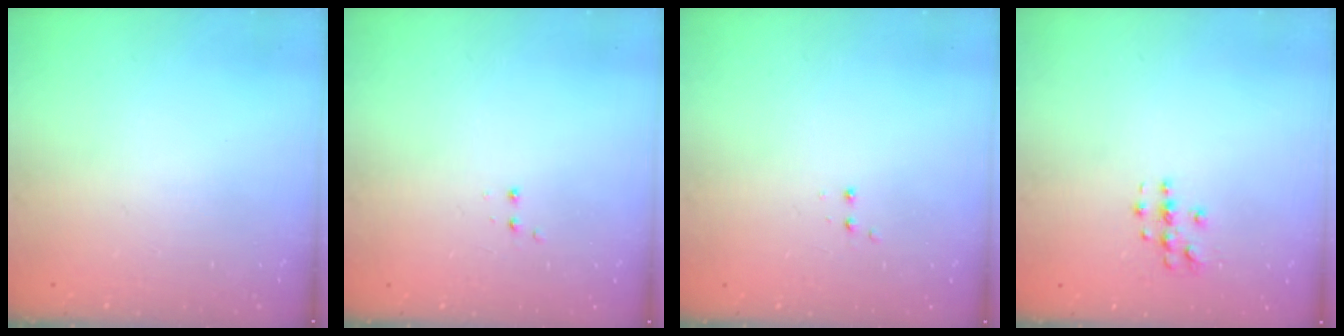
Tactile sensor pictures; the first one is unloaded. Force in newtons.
{"total": 2.8, "press": 2.8, "slide": 0.6}
{"total": 2.8, "press": 2.8, "slide": 0.6}
{"total": 3.9, "press": 3.9, "slide": 0.5}